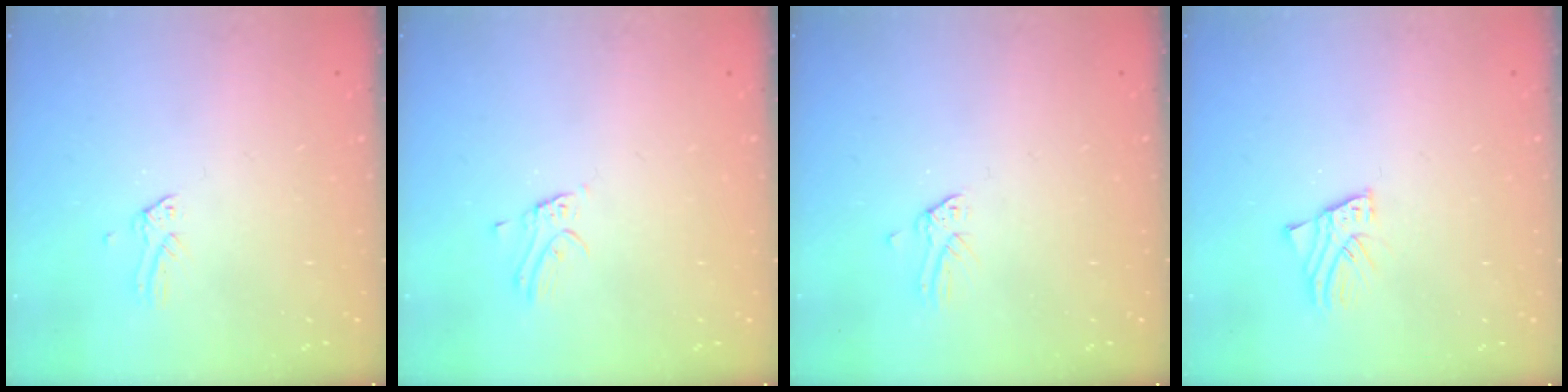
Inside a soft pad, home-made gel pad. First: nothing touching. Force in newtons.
{"total": 1.8, "press": 1.8, "slide": 0.1}
{"total": 0.0}
{"total": 1.9, "press": 1.9, "slide": 0.1}